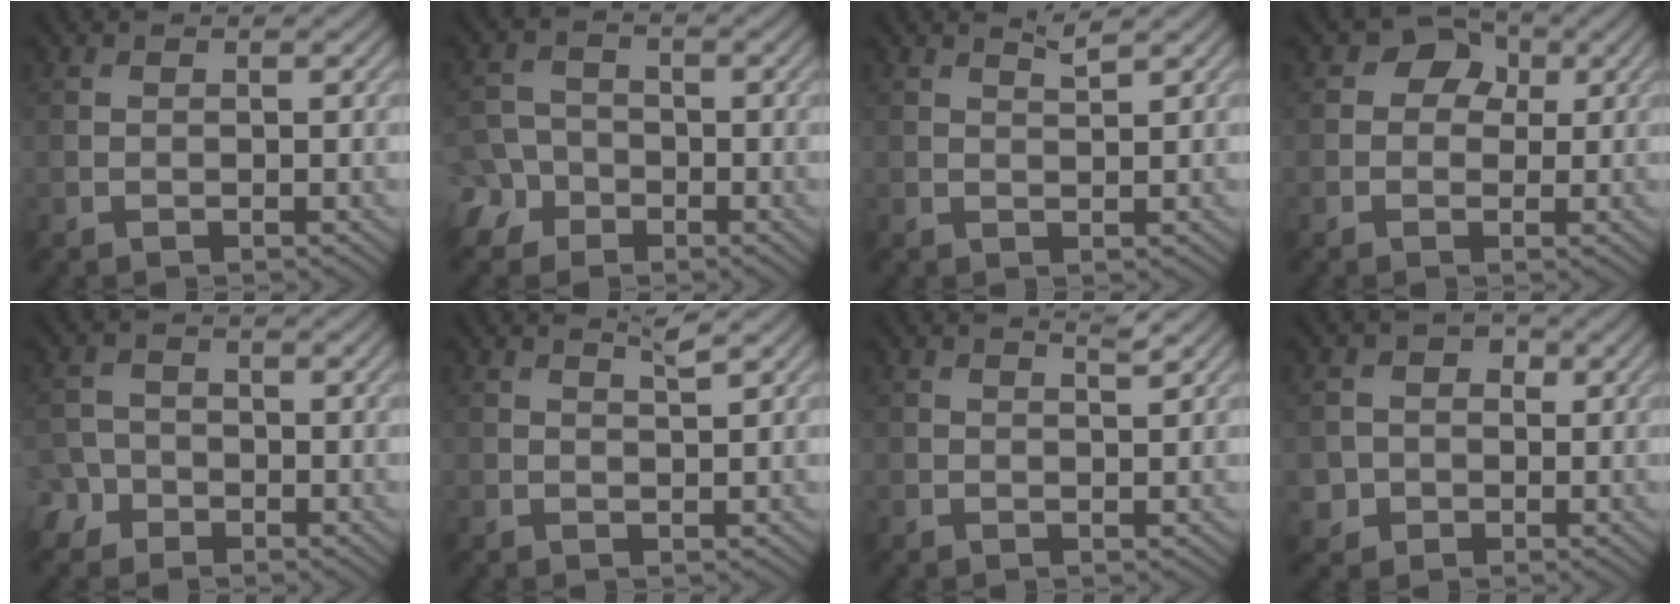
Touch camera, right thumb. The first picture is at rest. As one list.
[{"total": 5.3, "force": [-3.0, 4.1, 1.6], "torque": [-0.028, -0.007, -0.069]}, {"total": 1.3, "force": [1.1, 0.0, 0.8], "torque": [-0.021, 0.001, 0.021]}, {"total": 4.4, "force": [1.2, 3.7, 2.2], "torque": [-0.024, 0.007, -0.006]}, {"total": 3.2, "force": [-1.9, 2.5, 0.8], "torque": [-0.019, -0.003, -0.045]}, {"total": 1.6, "force": [1.1, 0.0, 1.2], "torque": [-0.025, 0.004, 0.021]}, {"total": 1.3, "force": [1.0, 0.0, 0.8], "torque": [-0.018, 0.001, 0.014]}, {"total": 3.9, "force": [-0.3, 3.7, 1.1], "torque": [-0.016, 0.000, -0.019]}]